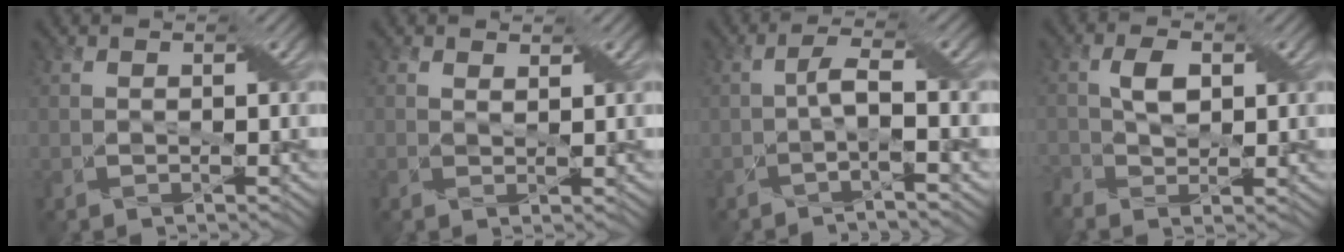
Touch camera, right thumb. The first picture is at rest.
{"total": 1.3, "force": [1.0, 0.4, 0.7], "torque": [-0.015, -0.002, 0.021]}
{"total": 2.9, "force": [-1.1, 0.0, 2.7], "torque": [-0.056, 0.010, -0.028]}
{"total": 4.0, "force": [0.2, 2.4, 3.2], "torque": [-0.078, 0.002, 0.002]}